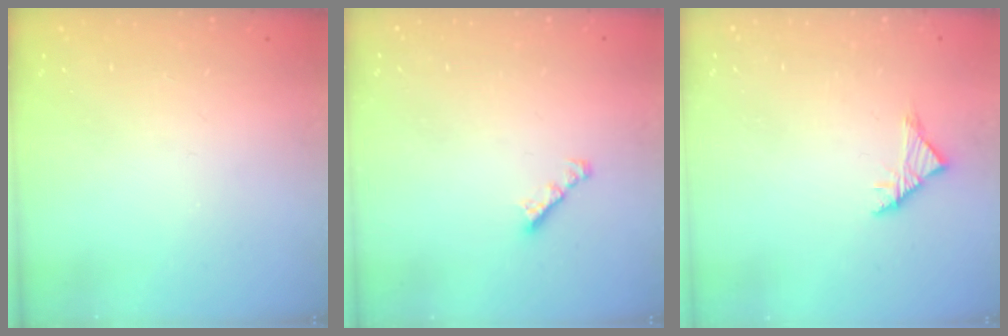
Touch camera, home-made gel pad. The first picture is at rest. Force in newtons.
{"total": 2.2, "press": 2.1, "slide": 0.6}
{"total": 3.0, "press": 2.9, "slide": 0.9}